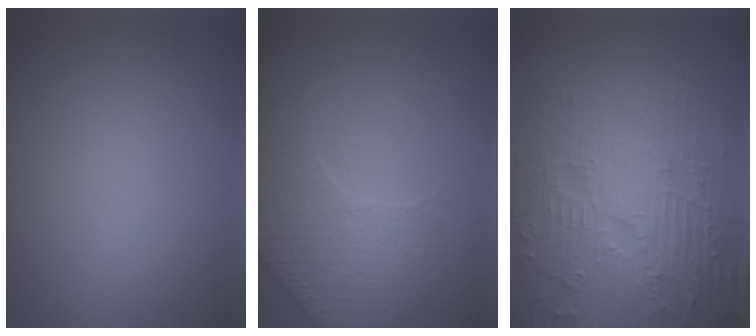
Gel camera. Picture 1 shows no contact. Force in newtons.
{"total": 2.2, "press": 2.0, "slide": 1.0}
{"total": 7.4, "press": 5.8, "slide": 4.5}